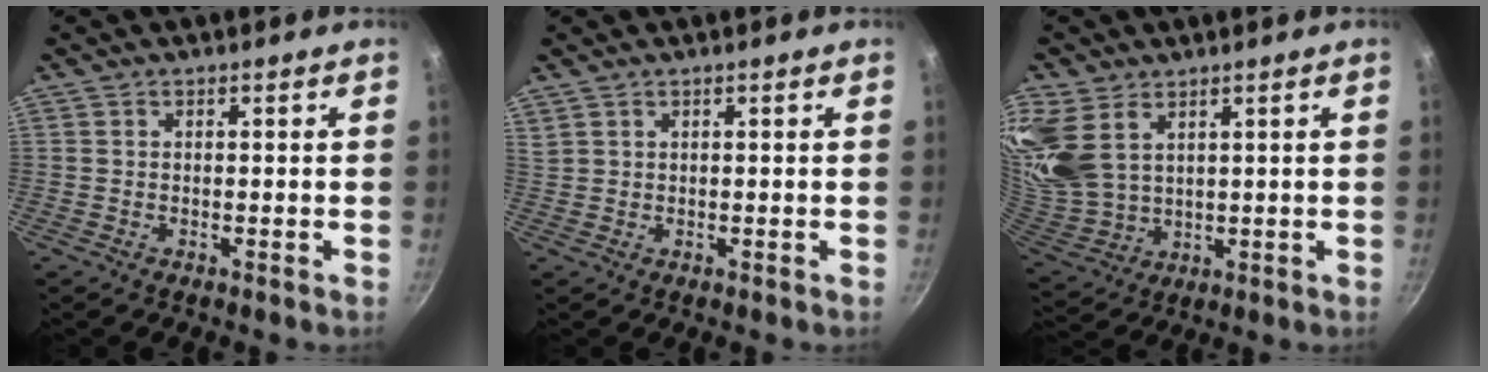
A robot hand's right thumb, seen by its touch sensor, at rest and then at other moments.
{"total": 1.2, "force": [1.0, 0.6, 0.4], "torque": [-0.004, 0.000, 0.022]}
{"total": 15.0, "force": [7.3, 9.9, 8.6], "torque": [-0.193, -0.017, 0.163]}